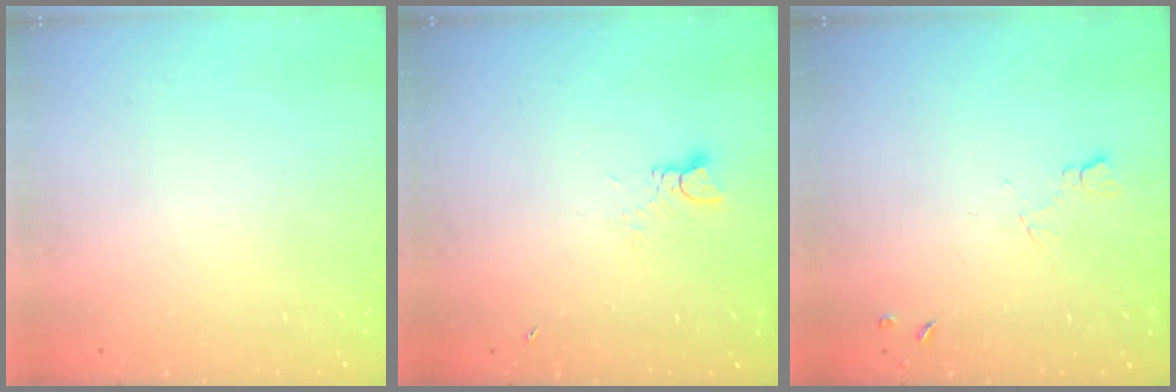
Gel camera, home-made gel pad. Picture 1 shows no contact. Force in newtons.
{"total": 1.4, "press": 1.4, "slide": 0.2}
{"total": 4.7, "press": 4.5, "slide": 1.1}